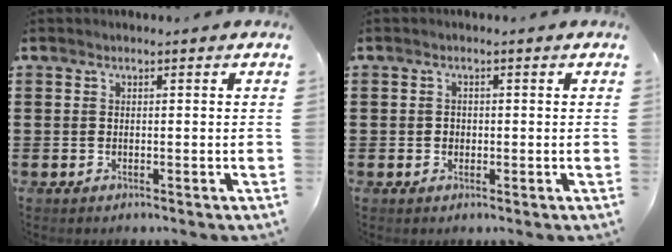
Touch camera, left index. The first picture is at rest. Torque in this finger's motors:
{"motor_torque": [0.20, 0.17, 0.11, 0.00]}